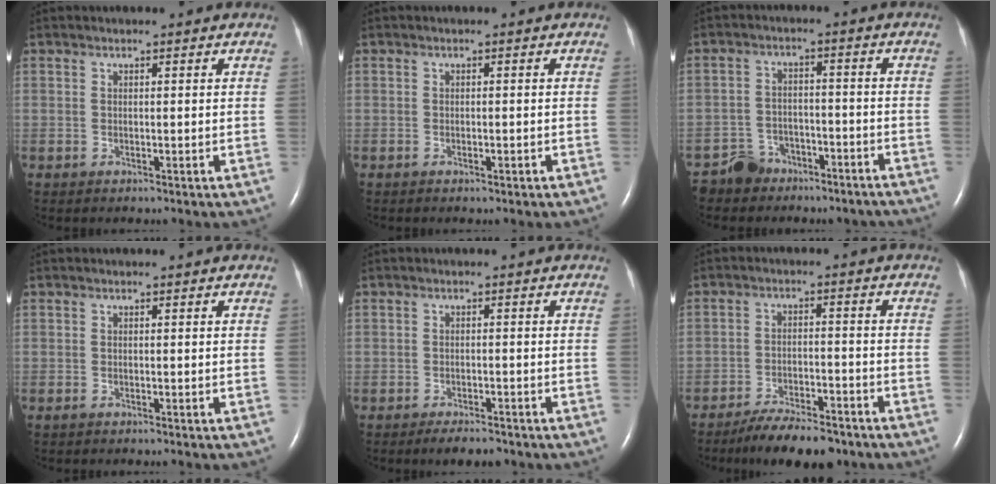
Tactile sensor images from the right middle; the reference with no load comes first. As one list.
[{"total": 0.8, "force": [-0.4, 0.1, 0.7], "torque": [-0.017, -0.001, -0.002]}, {"total": 7.4, "force": [-5.8, 4.6, 0.6], "torque": [-0.008, 0.018, -0.086]}, {"total": 0.6, "force": [-0.5, 0.1, 0.3], "torque": [-0.011, -0.002, -0.008]}, {"total": 3.2, "force": [-2.6, 0.8, 1.7], "torque": [-0.027, -0.005, -0.038]}, {"total": 9.4, "force": [-7.9, 2.3, 4.5], "torque": [-0.068, -0.013, -0.128]}]